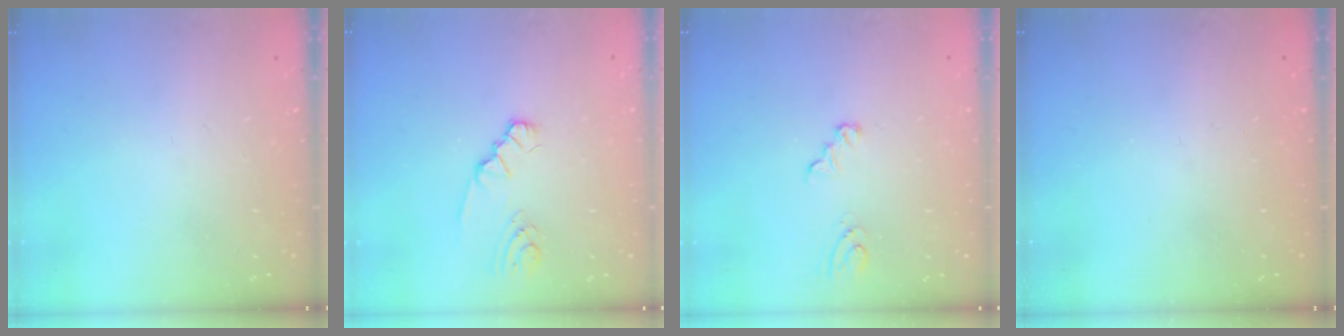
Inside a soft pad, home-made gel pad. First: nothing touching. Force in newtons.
{"total": 2.1, "press": 2.1, "slide": 0.3}
{"total": 3.2, "press": 3.1, "slide": 0.3}
{"total": 0.0}